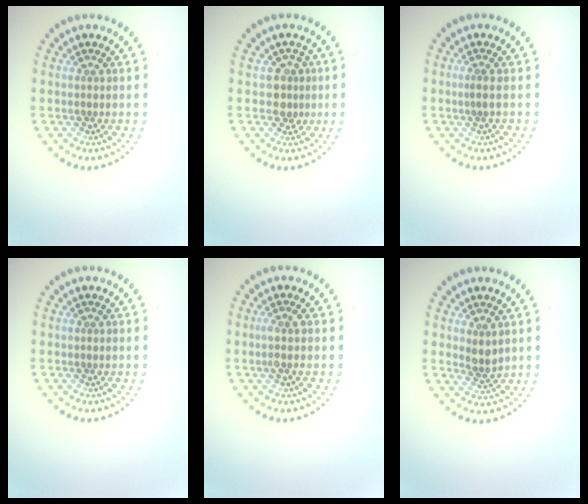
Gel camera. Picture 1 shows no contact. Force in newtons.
{"total": 2.0, "press": 1.7, "slide": 1.2}
{"total": 0.6, "press": 0.4, "slide": 0.5}
{"total": 0.0}
{"total": 1.1, "press": 0.9, "slide": 0.6}
{"total": 1.7, "press": 1.5, "slide": 0.8}